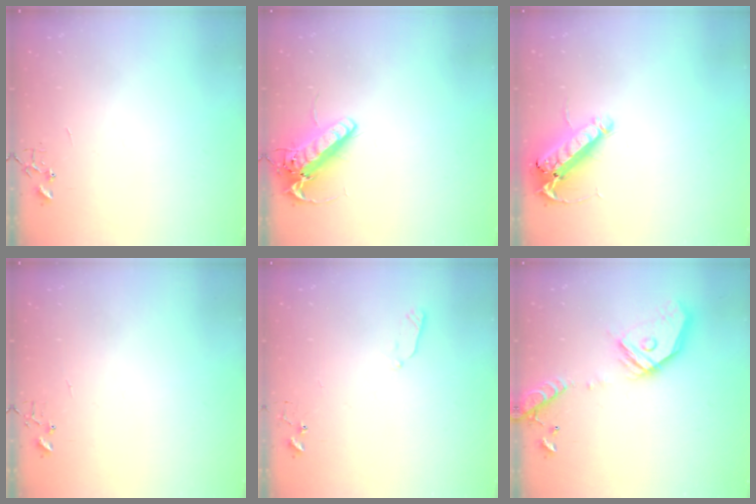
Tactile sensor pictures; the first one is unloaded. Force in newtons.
{"total": 14.8, "press": 14.5, "slide": 2.9}
{"total": 14.7, "press": 14.5, "slide": 2.6}
{"total": 3.9, "press": 3.9, "slide": 0.4}
{"total": 4.7, "press": 4.6, "slide": 0.9}
{"total": 18.8, "press": 18.6, "slide": 3.0}